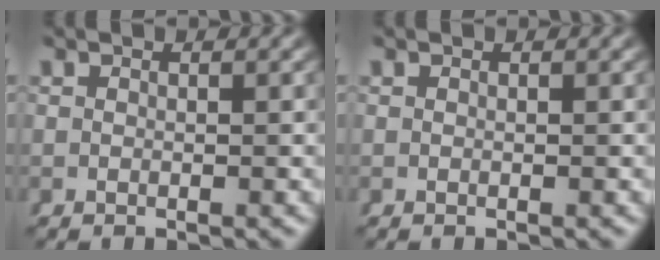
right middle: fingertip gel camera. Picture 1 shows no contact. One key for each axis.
{"total": 0.0}